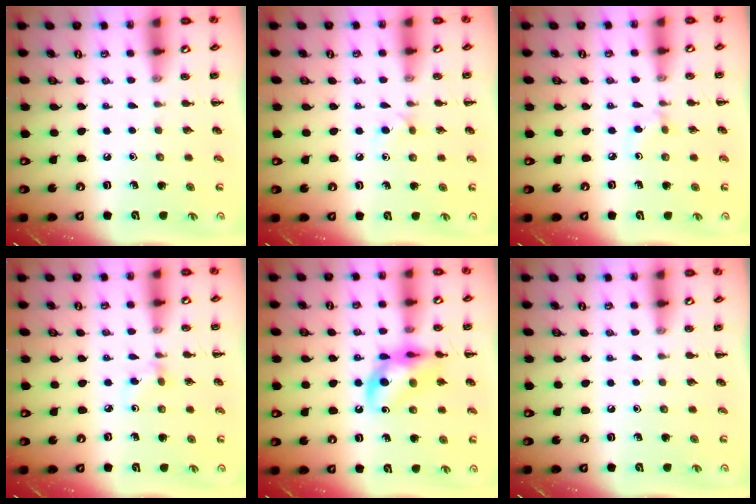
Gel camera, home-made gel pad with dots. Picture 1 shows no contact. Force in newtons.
{"total": 4.3, "press": 4.1, "slide": 1.3}
{"total": 2.6, "press": 2.3, "slide": 1.1}
{"total": 2.7, "press": 2.4, "slide": 1.1}
{"total": 14.1, "press": 13.8, "slide": 3.0}
{"total": 0.0}